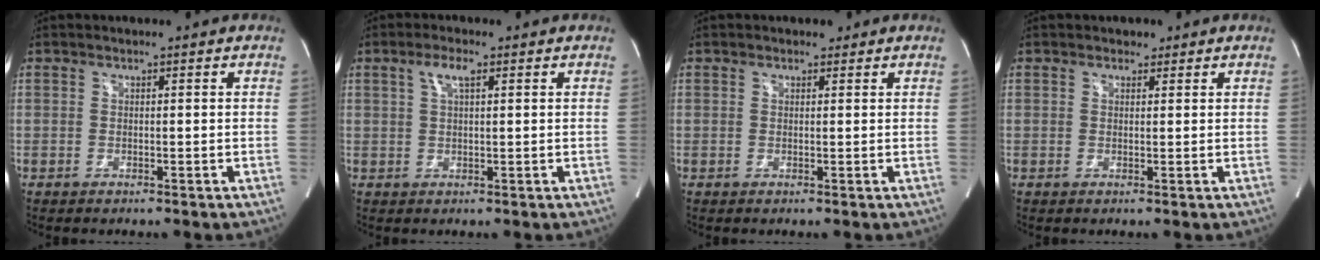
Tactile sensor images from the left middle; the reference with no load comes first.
{"total": 3.0, "force": [1.4, 0.7, 2.6], "torque": [-0.054, 0.008, 0.026]}
{"total": 1.2, "force": [0.8, 0.9, 0.2], "torque": [-0.004, 0.006, 0.009]}
{"total": 1.2, "force": [0.8, 0.9, 0.2], "torque": [-0.003, 0.001, 0.009]}